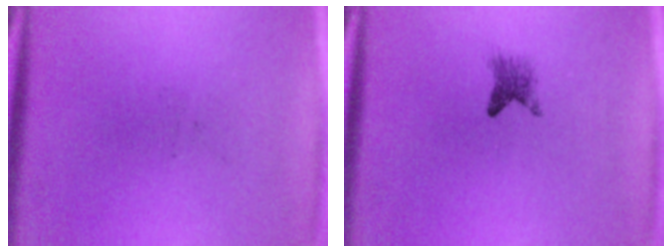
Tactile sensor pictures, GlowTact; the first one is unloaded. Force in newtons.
{"total": 2.0}